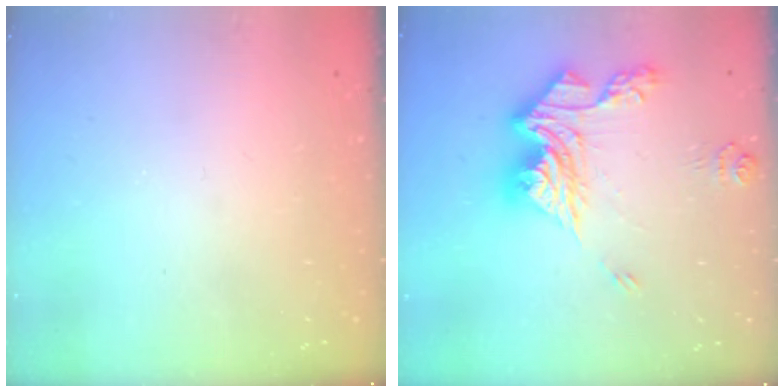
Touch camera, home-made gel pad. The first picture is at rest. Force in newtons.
{"total": 17.0, "press": 16.9, "slide": 1.7}